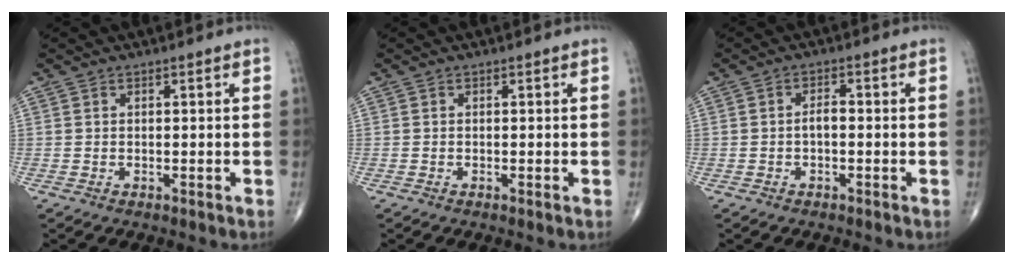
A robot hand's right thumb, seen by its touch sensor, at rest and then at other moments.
{"total": 0.0}
{"total": 2.0, "force": [-0.5, 0.9, 1.6], "torque": [-0.023, 0.010, -0.010]}